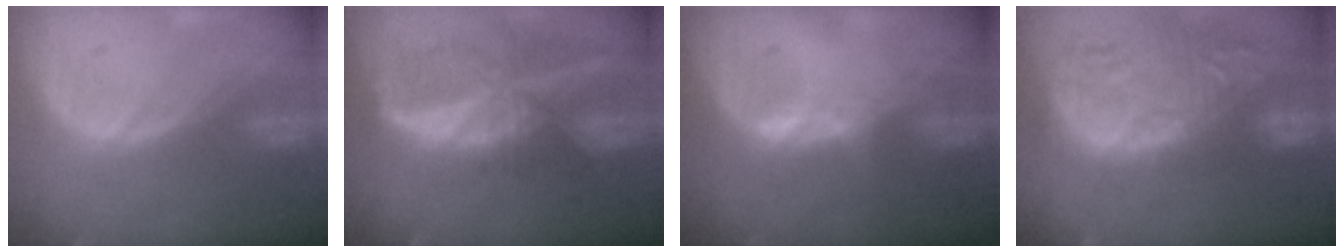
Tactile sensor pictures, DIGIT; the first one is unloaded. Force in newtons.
{"total": 9.3, "press": 8.0, "slide": 4.7}
{"total": 1.7, "press": 1.7, "slide": 0.6}
{"total": 15.4, "press": 13.0, "slide": 8.2}